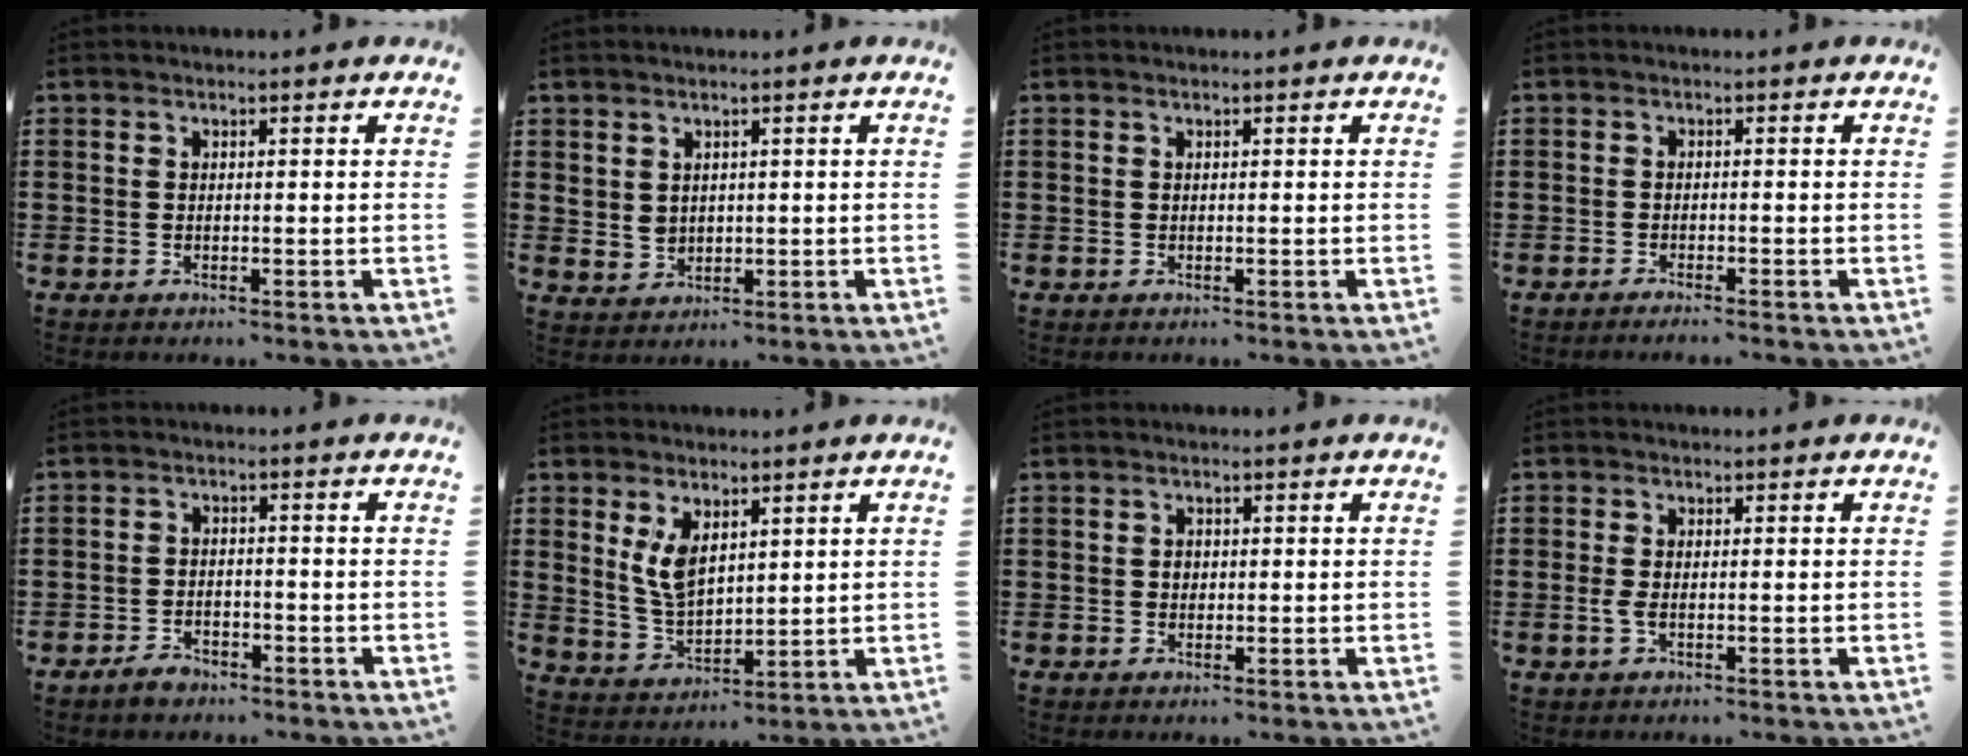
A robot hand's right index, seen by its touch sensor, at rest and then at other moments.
{"total": 2.2, "force": [1.3, 1.7, 0.6], "torque": [-0.020, 0.005, 0.026]}
{"total": 0.0}
{"total": 1.2, "force": [-1.1, -0.1, 0.3], "torque": [-0.007, 0.000, -0.022]}
{"total": 2.3, "force": [-2.0, 0.9, 0.6], "torque": [-0.017, 0.002, -0.040]}
{"total": 6.4, "force": [2.8, 3.4, 4.7], "torque": [-0.109, 0.004, 0.049]}
{"total": 0.8, "force": [0.1, 0.6, 0.4], "torque": [-0.010, 0.003, 0.002]}
{"total": 1.6, "force": [-0.4, 0.4, 1.5], "torque": [-0.036, -0.006, -0.009]}